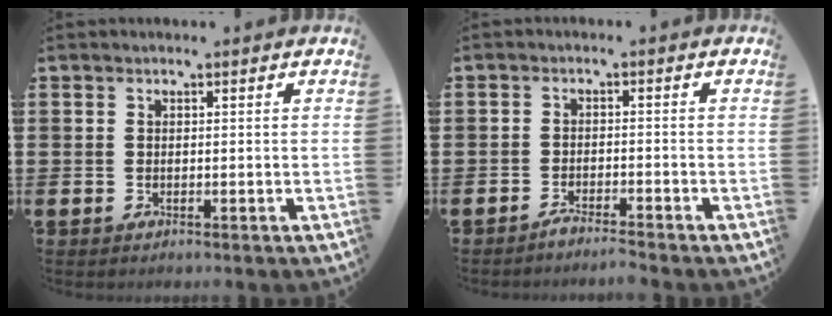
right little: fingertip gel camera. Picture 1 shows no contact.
{"total": 1.9, "force": [-1.8, -0.2, 0.5], "torque": [-0.008, 0.003, -0.035]}